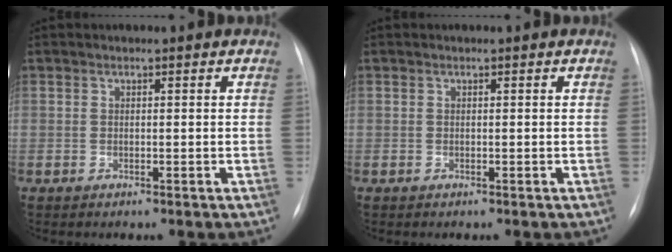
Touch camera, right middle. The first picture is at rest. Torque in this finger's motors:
{"motor_torque": [-0.01, 0.00, 0.00, 0.00]}